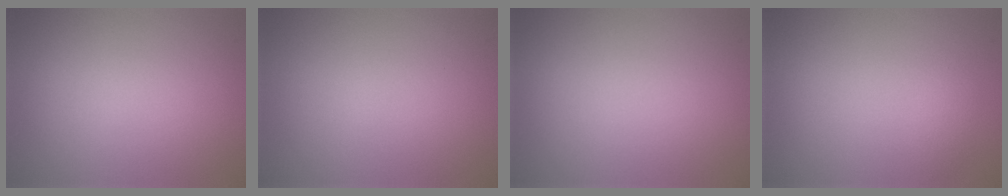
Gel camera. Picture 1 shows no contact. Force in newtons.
{"total": 0.0}
{"total": 0.0}
{"total": 0.7, "press": 0.7, "slide": 0.1}